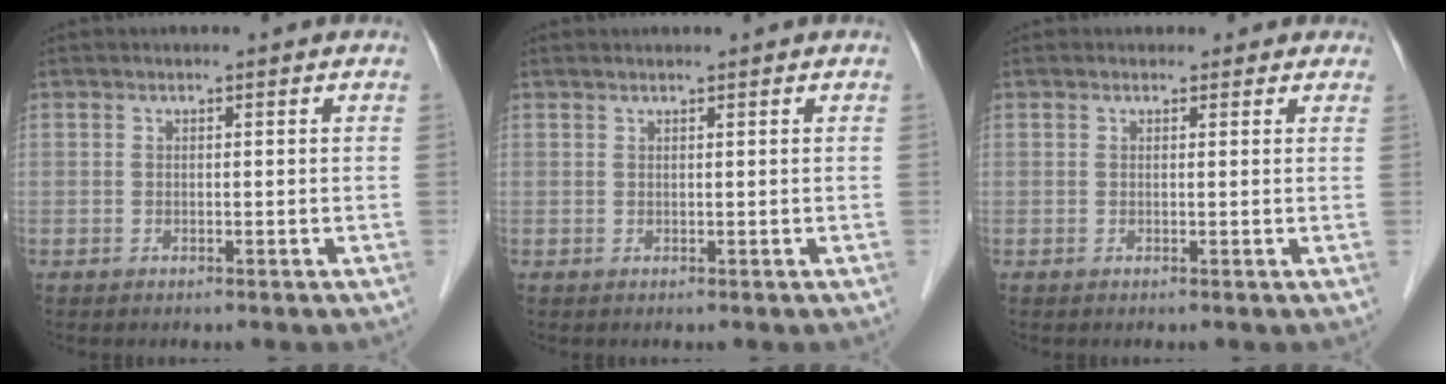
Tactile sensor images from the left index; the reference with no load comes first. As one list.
[{"total": 1.2, "force": [1.0, -0.1, 0.5], "torque": [-0.010, 0.014, 0.023]}, {"total": 2.3, "force": [1.9, 1.3, 0.2], "torque": [0.010, 0.011, 0.015]}]